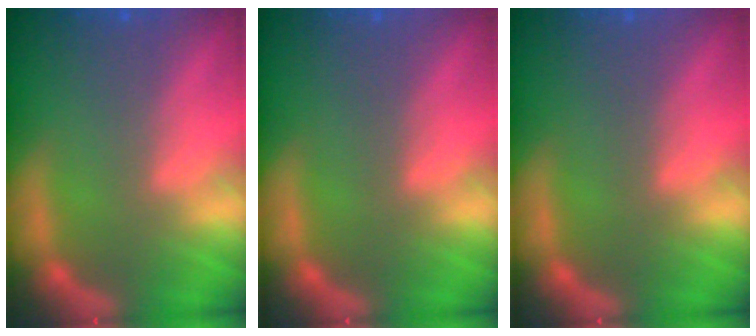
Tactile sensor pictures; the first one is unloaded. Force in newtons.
{"total": 0.0}
{"total": 0.0}